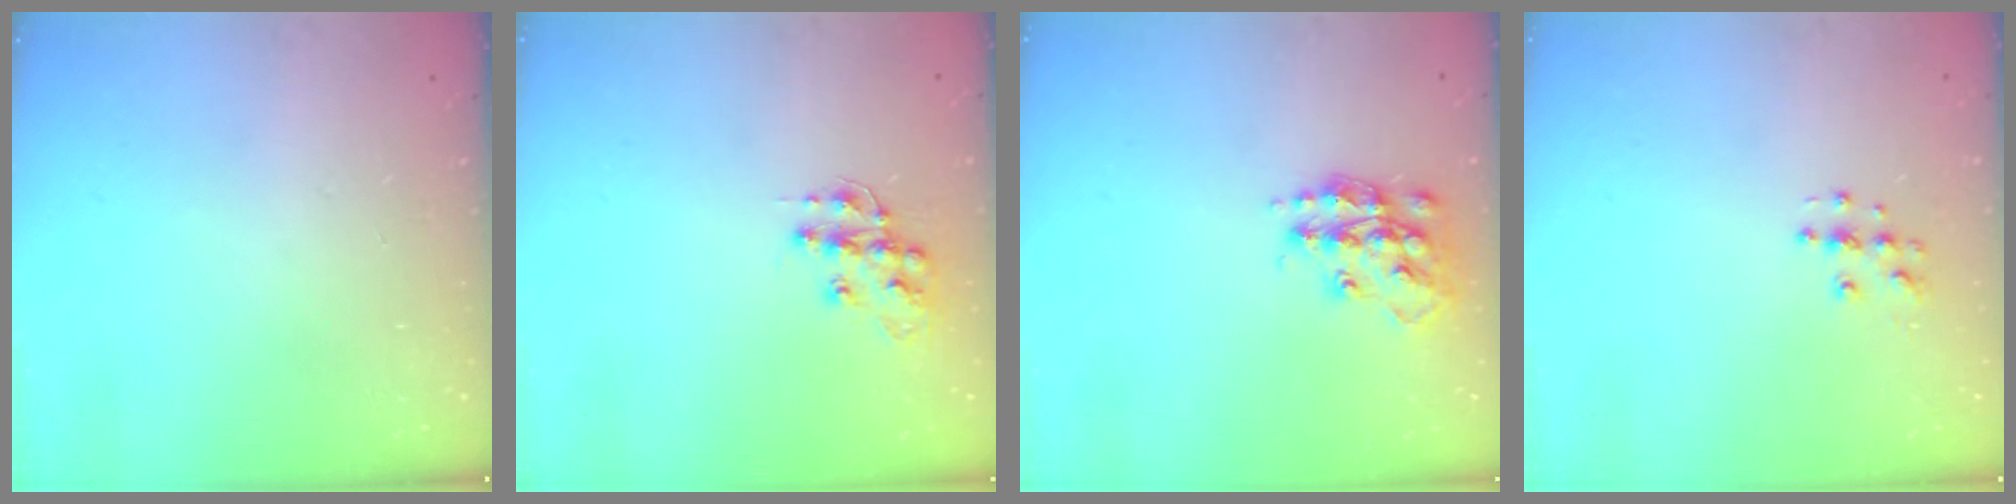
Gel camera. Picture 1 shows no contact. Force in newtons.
{"total": 11.6, "press": 11.5, "slide": 0.8}
{"total": 14.7, "press": 14.7, "slide": 0.9}
{"total": 4.8, "press": 4.8, "slide": 0.3}